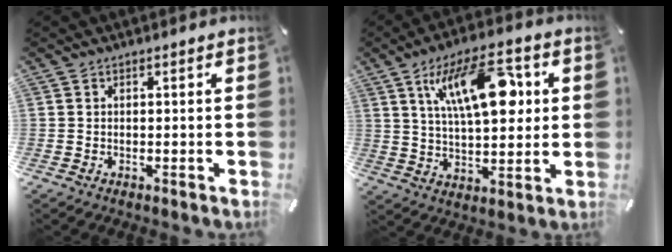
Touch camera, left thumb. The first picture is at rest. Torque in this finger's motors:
{"motor_torque": [2.11, 2.15, 1.47, -1.30, 0.52]}